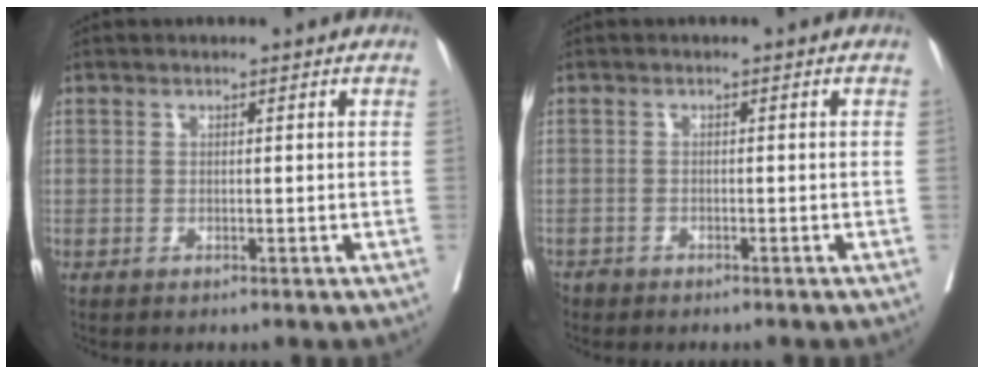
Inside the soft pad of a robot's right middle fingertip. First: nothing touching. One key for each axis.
{"total": 2.0, "fx": -1.8, "fy": 1.0, "fz": 0.1, "tx": -0.005, "ty": 0.000, "tz": -0.031}